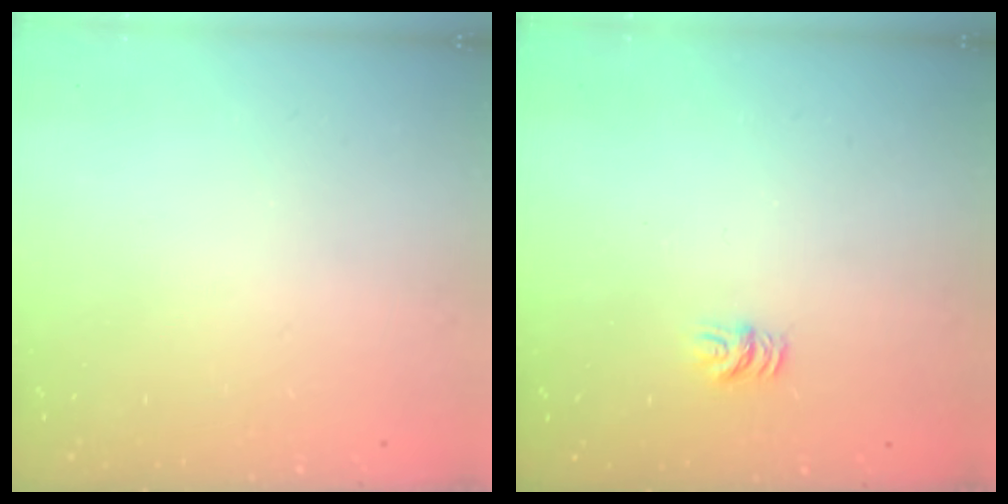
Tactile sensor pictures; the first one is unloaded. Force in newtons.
{"total": 5.3, "press": 5.3, "slide": 0.3}